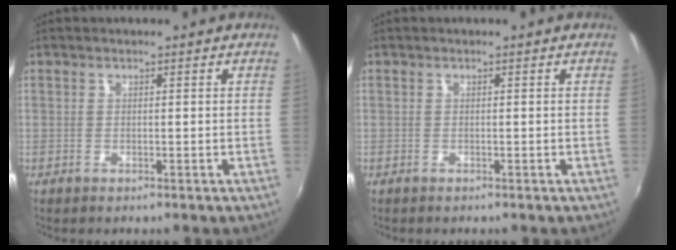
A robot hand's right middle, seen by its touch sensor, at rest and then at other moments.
{"total": 0.0}